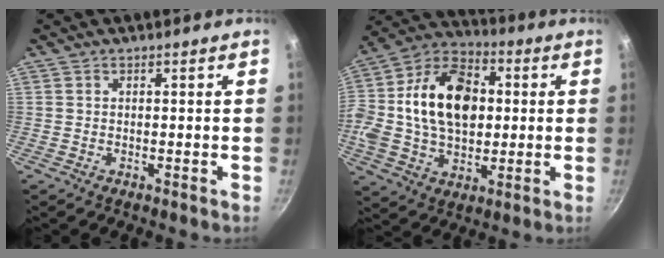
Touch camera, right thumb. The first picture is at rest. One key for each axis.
{"total": 22.4, "fx": 2.1, "fy": 15.3, "fz": 16.3, "tx": -0.275, "ty": 0.030, "tz": 0.023}